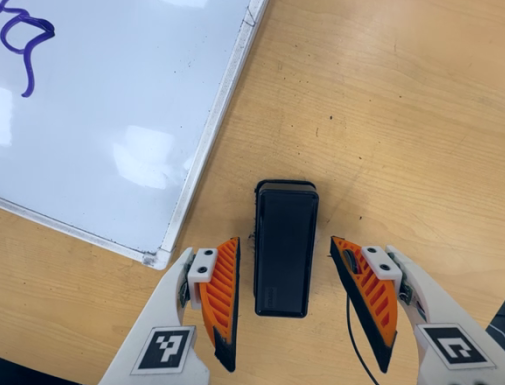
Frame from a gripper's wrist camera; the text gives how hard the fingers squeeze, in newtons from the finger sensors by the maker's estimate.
{"total": 0.0}